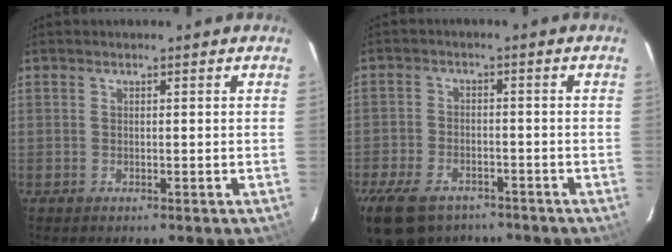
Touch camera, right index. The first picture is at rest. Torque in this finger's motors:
{"motor_torque": [1.08, -1.07, 0.40, 0.08]}